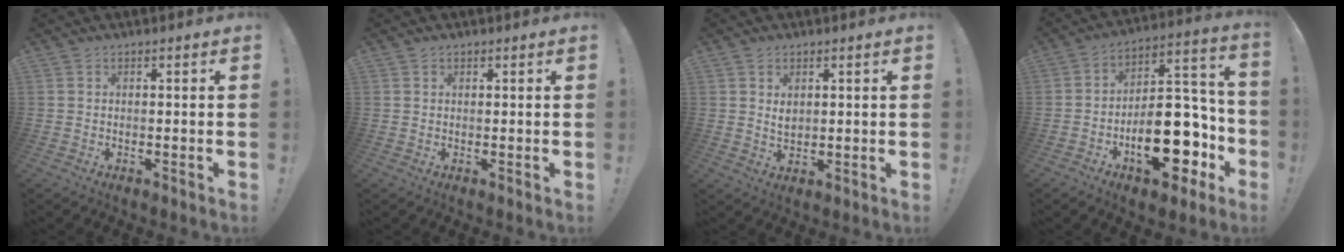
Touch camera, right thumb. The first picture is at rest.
{"total": 0.7, "force": [0.5, 0.4, 0.1], "torque": [0.004, -0.002, 0.009]}
{"total": 3.2, "force": [1.4, 2.2, 1.8], "torque": [-0.019, -0.009, 0.023]}
{"total": 22.0, "force": [-8.8, 11.8, 16.3], "torque": [-0.224, 0.071, -0.119]}